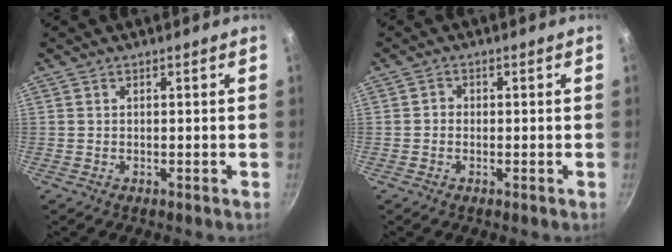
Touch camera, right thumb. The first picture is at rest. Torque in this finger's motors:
{"motor_torque": [0.04, 0.24, 0.17, 0.27, 0.01]}